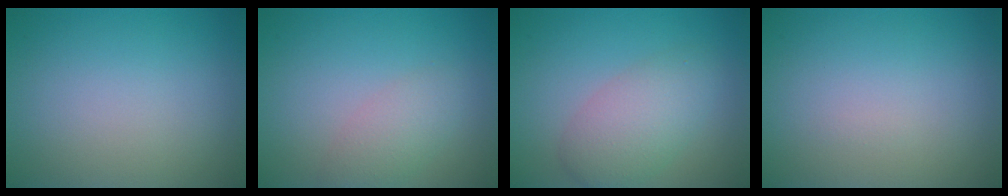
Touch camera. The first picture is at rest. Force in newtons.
{"total": 2.4, "press": 2.4, "slide": 0.2}
{"total": 4.2, "press": 4.2, "slide": 0.2}
{"total": 0.0}